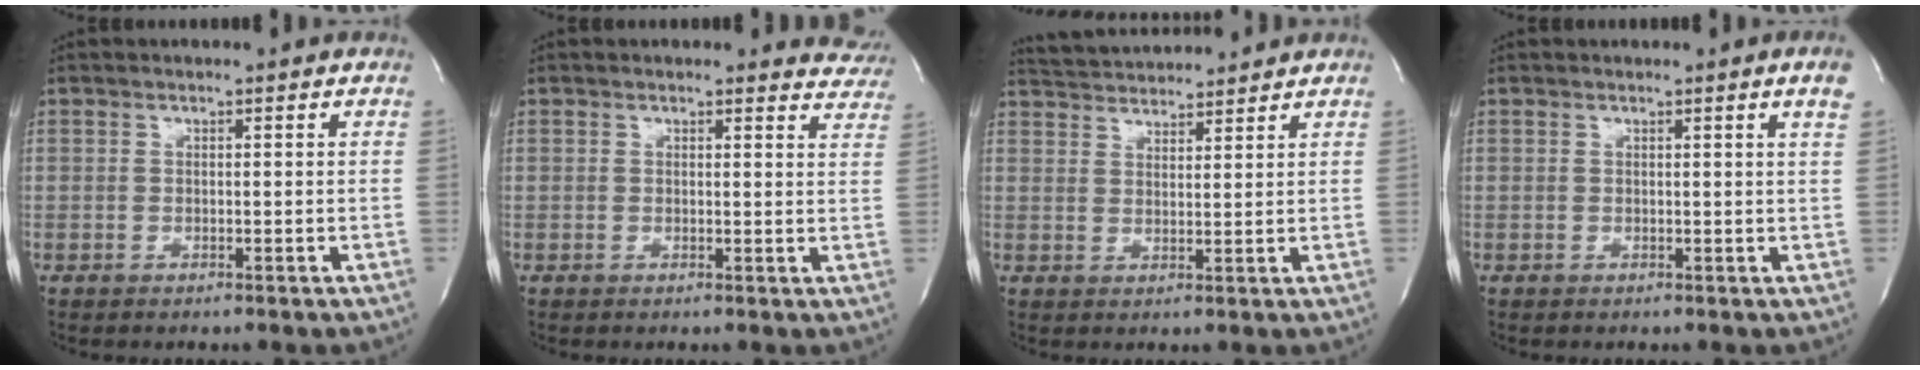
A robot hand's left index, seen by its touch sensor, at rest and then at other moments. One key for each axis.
{"total": 6.0, "fx": 5.8, "fy": 1.7, "fz": 0.0, "tx": 0.031, "ty": -0.026, "tz": 0.026}
{"total": 8.7, "fx": 8.5, "fy": 0.9, "fz": 1.8, "tx": -0.039, "ty": 0.026, "tz": 0.135}
{"total": 1.9, "fx": 1.2, "fy": -0.6, "fz": 1.3, "tx": -0.021, "ty": -0.009, "tz": 0.012}